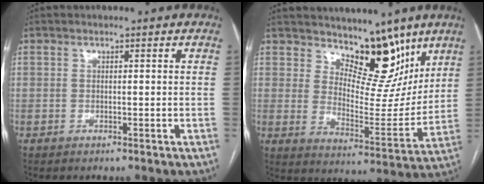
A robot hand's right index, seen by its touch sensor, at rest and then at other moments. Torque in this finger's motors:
{"motor_torque": [-0.18, 0.44, 0.12, 0.00]}